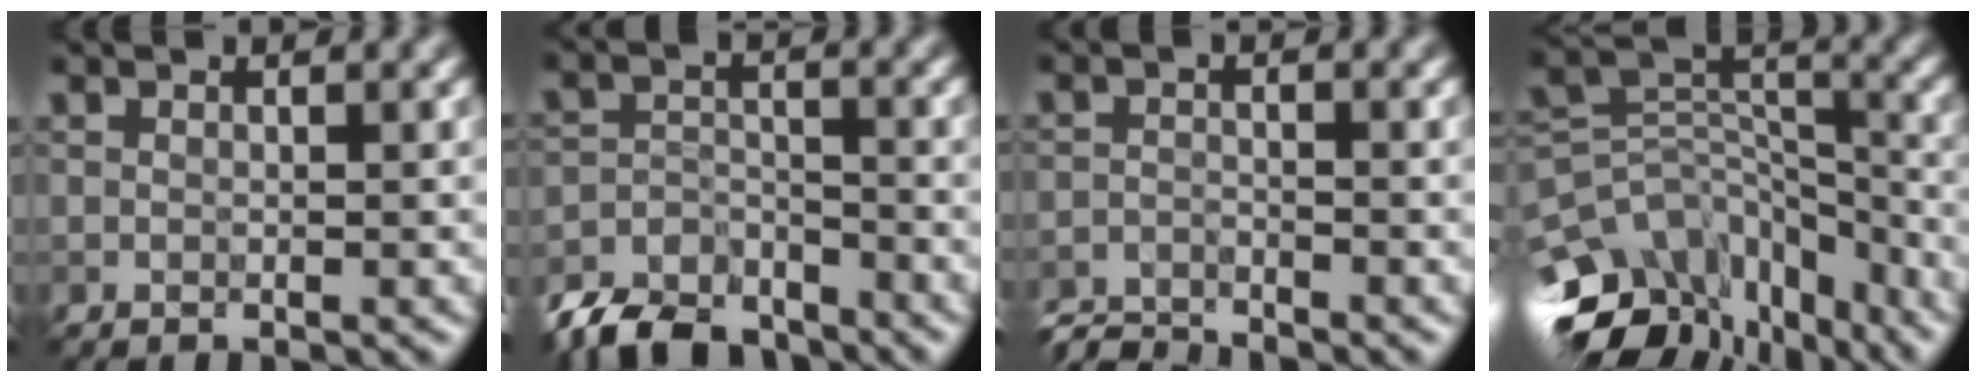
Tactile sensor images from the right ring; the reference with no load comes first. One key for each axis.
{"total": 6.6, "fx": -6.3, "fy": 1.8, "fz": 1.0, "tx": -0.015, "ty": -0.007, "tz": -0.113}
{"total": 3.8, "fx": -3.8, "fy": 0.1, "fz": -0.2, "tx": 0.007, "ty": -0.005, "tz": -0.068}
{"total": 11.8, "fx": -8.3, "fy": 6.9, "fz": 4.8, "tx": -0.099, "ty": 0.024, "tz": -0.123}